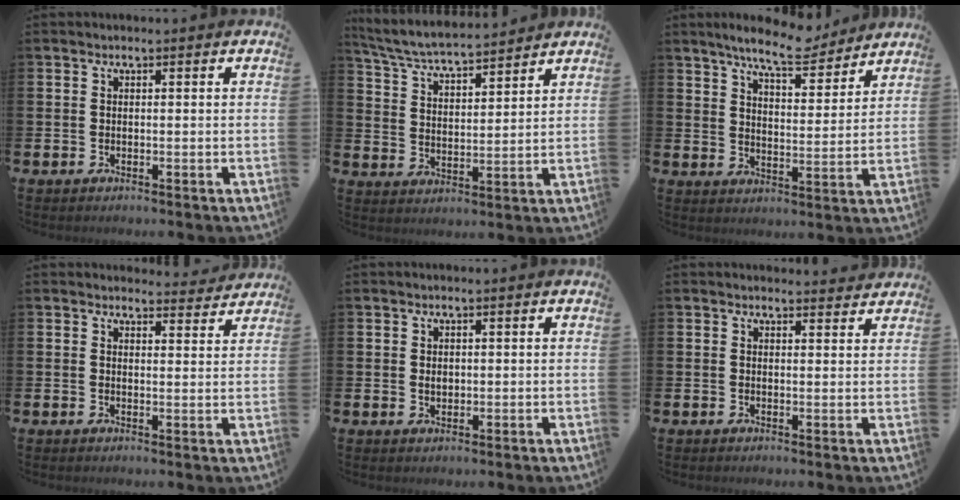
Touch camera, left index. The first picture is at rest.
{"total": 5.7, "force": [5.5, 0.4, 1.4], "torque": [-0.057, -0.037, 0.096]}
{"total": 8.4, "force": [7.8, 1.2, 2.9], "torque": [-0.068, -0.042, 0.140]}
{"total": 3.0, "force": [3.0, 0.5, -0.1], "torque": [0.003, -0.020, 0.052]}
{"total": 1.1, "force": [0.4, 0.8, 0.6], "torque": [-0.003, 0.001, 0.005]}
{"total": 1.9, "force": [1.9, 0.3, -0.1], "torque": [0.007, -0.010, 0.033]}